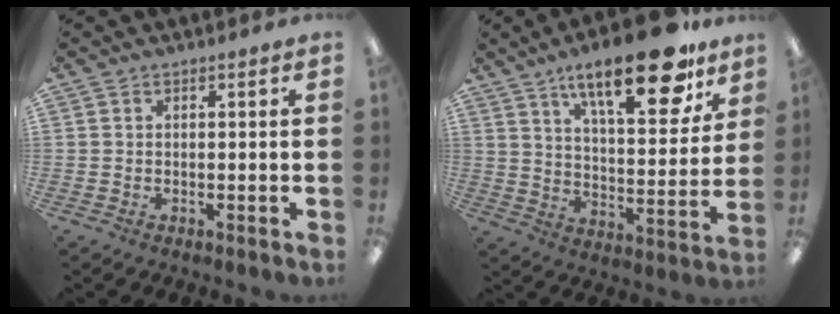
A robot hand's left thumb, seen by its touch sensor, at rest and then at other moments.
{"total": 22.2, "force": [14.5, 7.6, 15.0], "torque": [-0.217, -0.083, 0.231]}